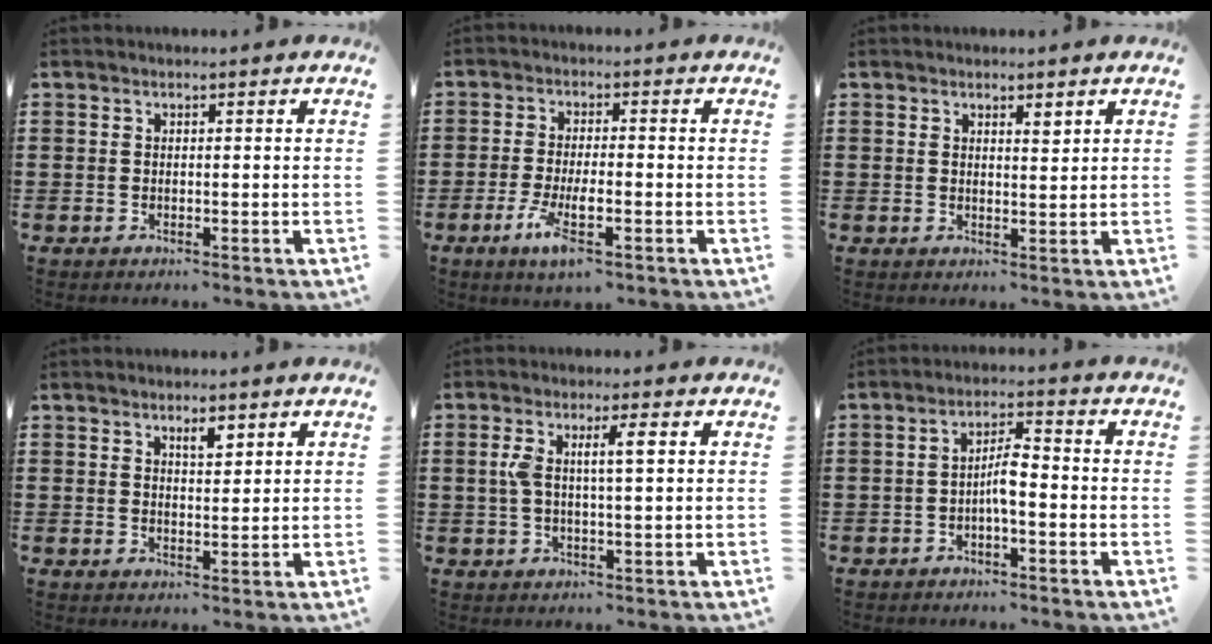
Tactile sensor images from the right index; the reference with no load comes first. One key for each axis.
{"total": 5.5, "fx": -2.6, "fy": 1.1, "fz": 4.7, "tx": -0.104, "ty": -0.011, "tz": -0.050}
{"total": 1.6, "fx": 1.2, "fy": 0.4, "fz": 0.9, "tx": -0.010, "ty": -0.003, "tz": 0.020}
{"total": 2.4, "fx": 1.6, "fy": 0.7, "fz": 1.6, "tx": -0.026, "ty": 0.000, "tz": 0.026}
{"total": 4.6, "fx": 0.8, "fy": 0.7, "fz": 4.5, "tx": -0.094, "ty": -0.002, "tz": 0.008}
{"total": 3.7, "fx": -1.1, "fy": 0.8, "fz": 3.4, "tx": -0.070, "ty": 0.003, "tz": -0.025}